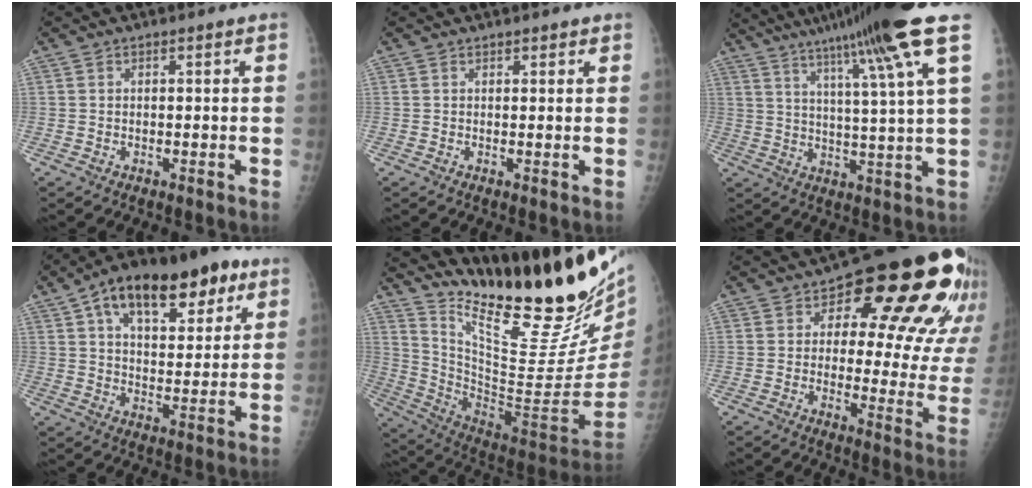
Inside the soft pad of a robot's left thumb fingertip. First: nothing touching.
{"total": 1.1, "force": [1.0, 0.4, 0.4], "torque": [-0.001, -0.004, 0.011]}
{"total": 18.1, "force": [11.2, -0.8, 14.2], "torque": [-0.215, -0.031, 0.161]}
{"total": 21.4, "force": [10.8, 10.6, 15.0], "torque": [-0.205, -0.004, 0.171]}
{"total": 32.2, "force": [23.2, 7.1, 21.2], "torque": [-0.310, -0.141, 0.361]}
{"total": 21.6, "force": [11.0, 10.5, 15.3], "torque": [-0.141, -0.041, 0.127]}